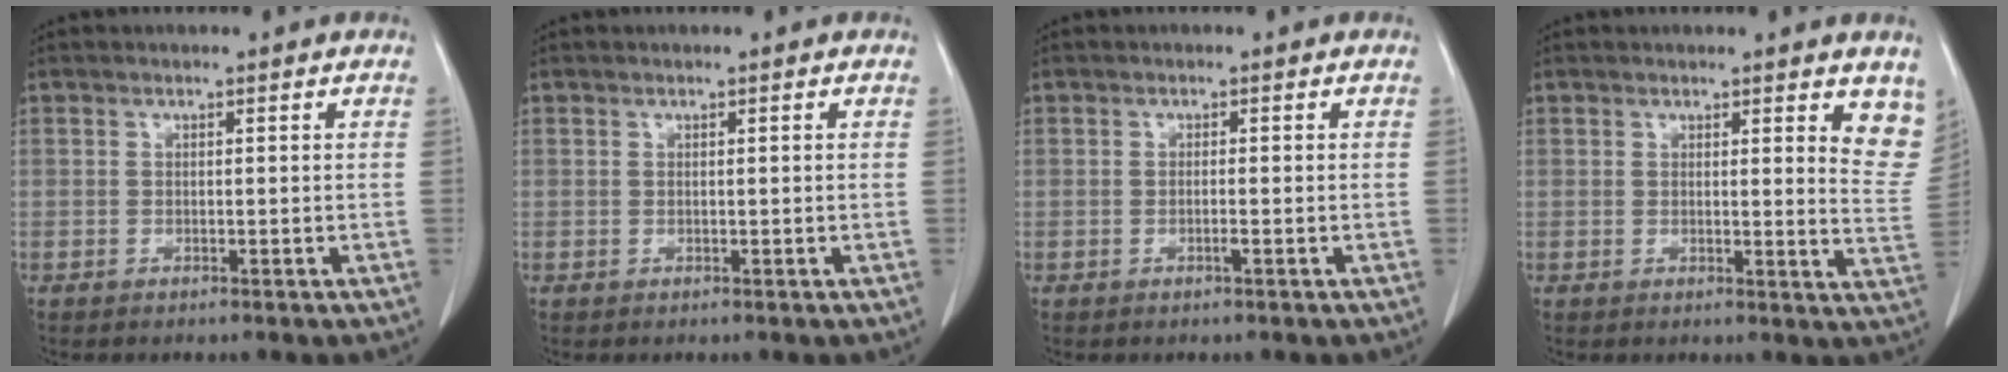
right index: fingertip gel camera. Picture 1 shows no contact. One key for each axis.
{"total": 0.0}
{"total": 1.2, "fx": -0.4, "fy": 0.2, "fz": 1.1, "tx": -0.023, "ty": 0.000, "tz": -0.006}
{"total": 7.1, "fx": 4.8, "fy": 1.9, "fz": 4.9, "tx": -0.049, "ty": -0.026, "tz": 0.040}